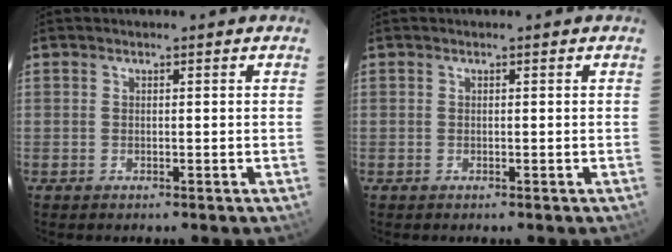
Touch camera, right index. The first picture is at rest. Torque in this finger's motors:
{"motor_torque": [-0.01, 0.00, 0.00, 0.00]}